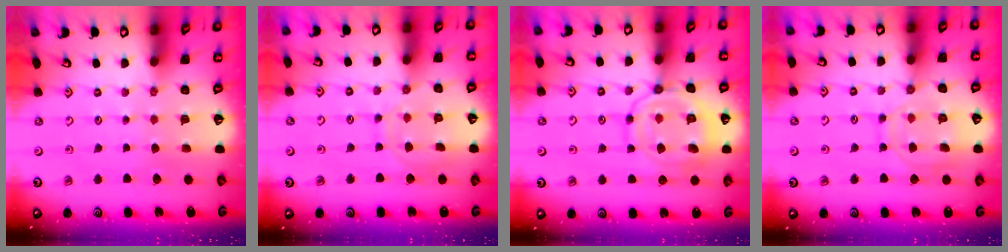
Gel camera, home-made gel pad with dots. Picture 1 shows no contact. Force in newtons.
{"total": 9.0, "press": 9.0, "slide": 0.6}
{"total": 14.4, "press": 14.4, "slide": 1.4}
{"total": 10.4, "press": 10.3, "slide": 0.9}